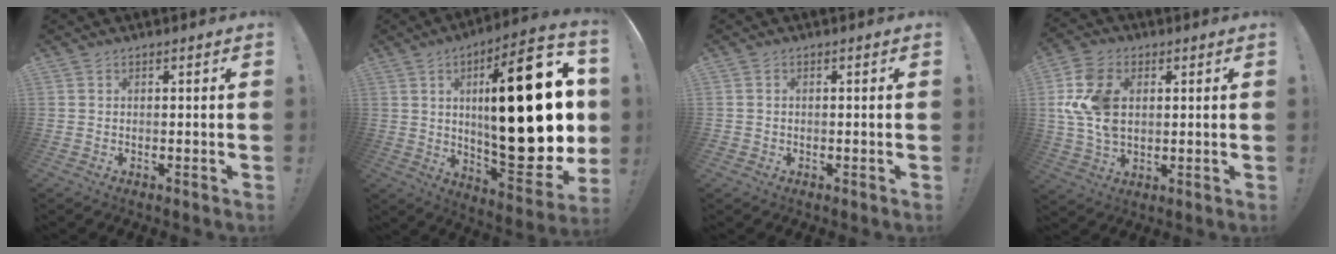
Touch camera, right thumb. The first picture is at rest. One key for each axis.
{"total": 34.0, "fx": 4.2, "fy": 11.7, "fz": 31.7, "tx": -0.494, "ty": -0.025, "tz": 0.075}
{"total": 1.0, "fx": -0.5, "fy": 0.9, "fz": 0.2, "tx": -0.001, "ty": 0.003, "tz": -0.010}
{"total": 15.0, "fx": 2.5, "fy": 10.5, "fz": 10.4, "tx": -0.211, "ty": -0.005, "tz": 0.046}